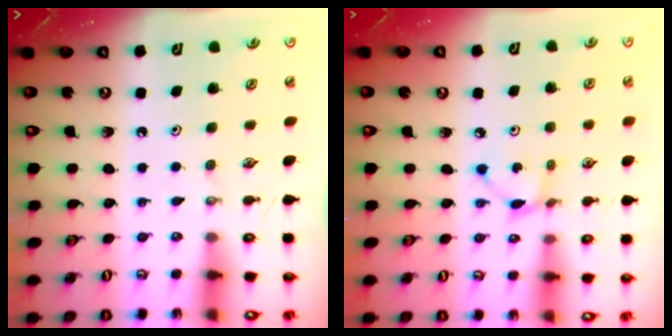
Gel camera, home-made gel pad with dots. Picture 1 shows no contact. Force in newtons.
{"total": 3.7, "press": 3.7, "slide": 0.1}